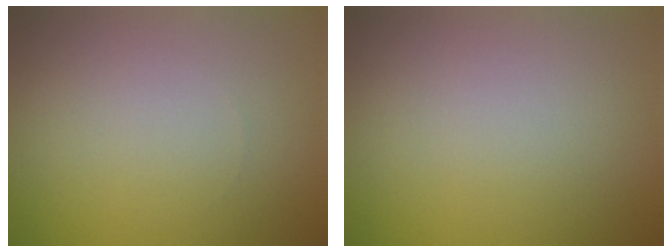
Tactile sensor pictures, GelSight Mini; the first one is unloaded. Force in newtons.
{"total": 0.0}